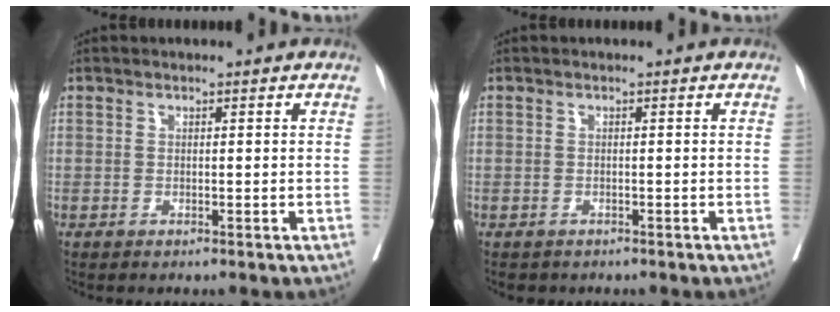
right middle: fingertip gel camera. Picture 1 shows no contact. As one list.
[{"total": 2.2, "force": [-1.8, 1.2, 0.5], "torque": [-0.010, -0.002, -0.024]}]